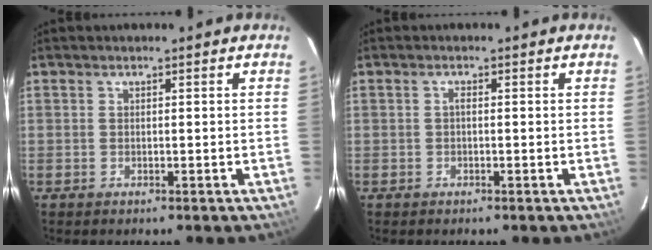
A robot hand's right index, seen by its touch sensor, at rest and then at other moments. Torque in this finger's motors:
{"motor_torque": [0.14, -0.09, 0.10, 0.03]}